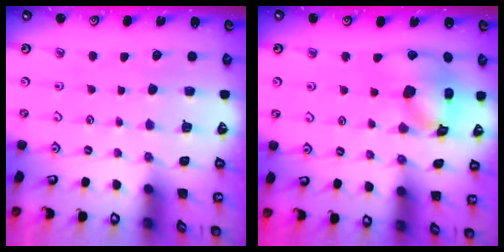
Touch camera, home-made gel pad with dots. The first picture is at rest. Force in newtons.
{"total": 17.2, "press": 17.0, "slide": 2.5}